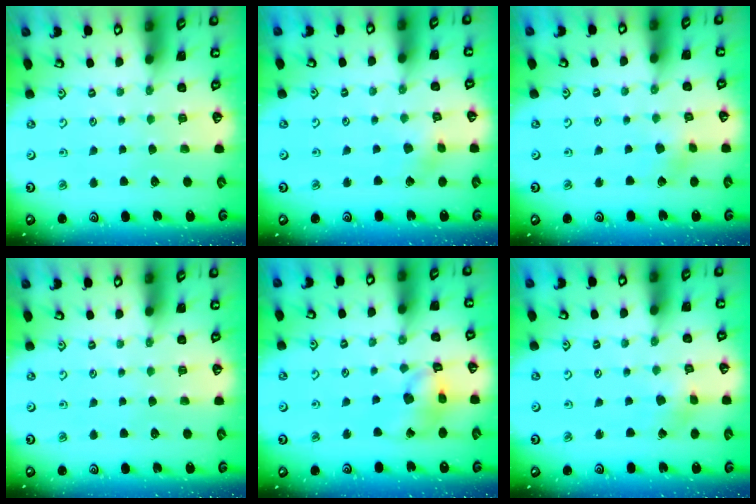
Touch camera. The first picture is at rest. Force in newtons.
{"total": 3.8, "press": 3.8, "slide": 0.4}
{"total": 2.6, "press": 2.5, "slide": 0.8}
{"total": 0.0}
{"total": 11.4, "press": 11.3, "slide": 1.7}
{"total": 2.3, "press": 2.3, "slide": 0.1}